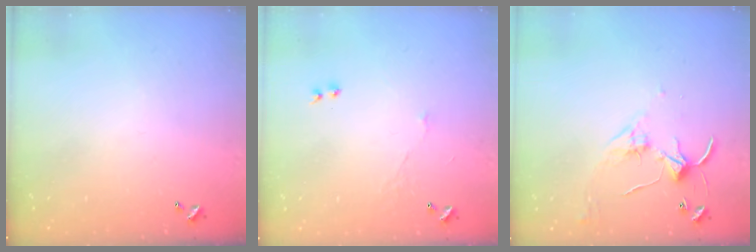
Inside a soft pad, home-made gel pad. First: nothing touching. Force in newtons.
{"total": 2.4, "press": 2.3, "slide": 0.6}
{"total": 4.2, "press": 4.1, "slide": 0.5}